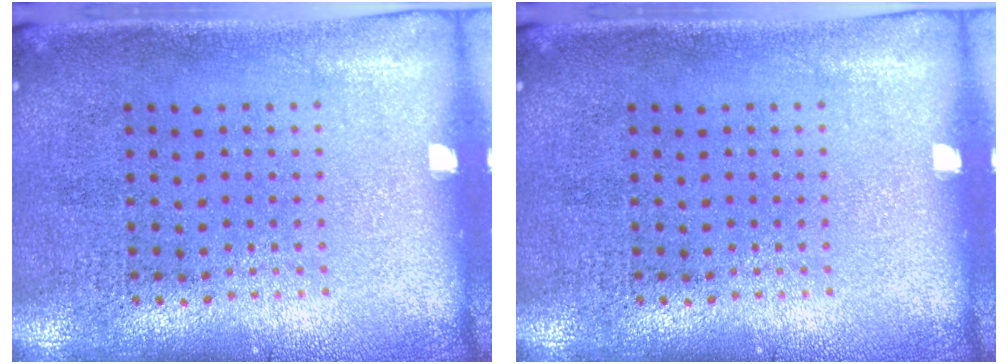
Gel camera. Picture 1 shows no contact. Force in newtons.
{"total": 0.0}